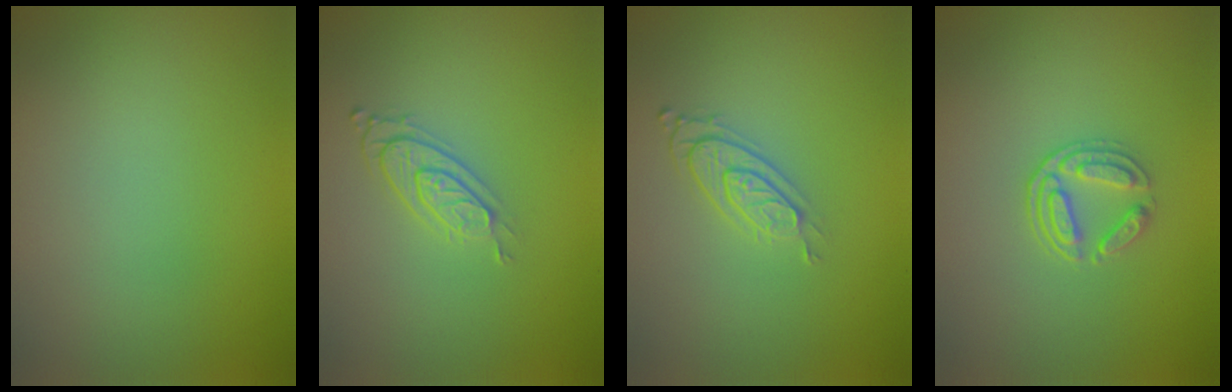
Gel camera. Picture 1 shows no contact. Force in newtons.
{"total": 3.0, "press": 2.0, "slide": 2.2}
{"total": 3.0, "press": 2.0, "slide": 2.2}
{"total": 2.4, "press": 1.9, "slide": 1.5}